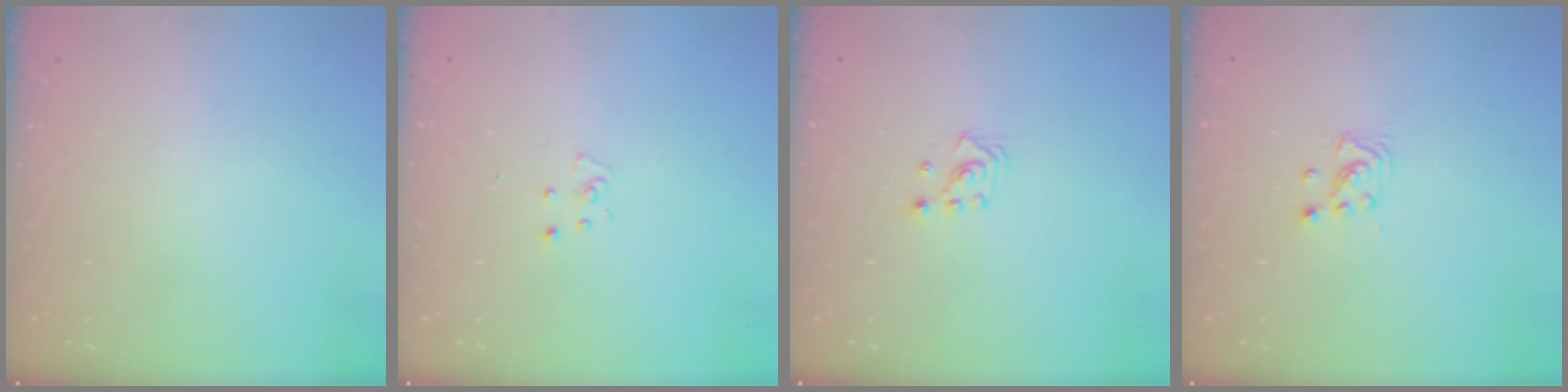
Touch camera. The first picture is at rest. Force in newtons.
{"total": 2.7, "press": 2.7, "slide": 0.3}
{"total": 2.8, "press": 2.8, "slide": 0.3}
{"total": 2.9, "press": 2.9, "slide": 0.3}